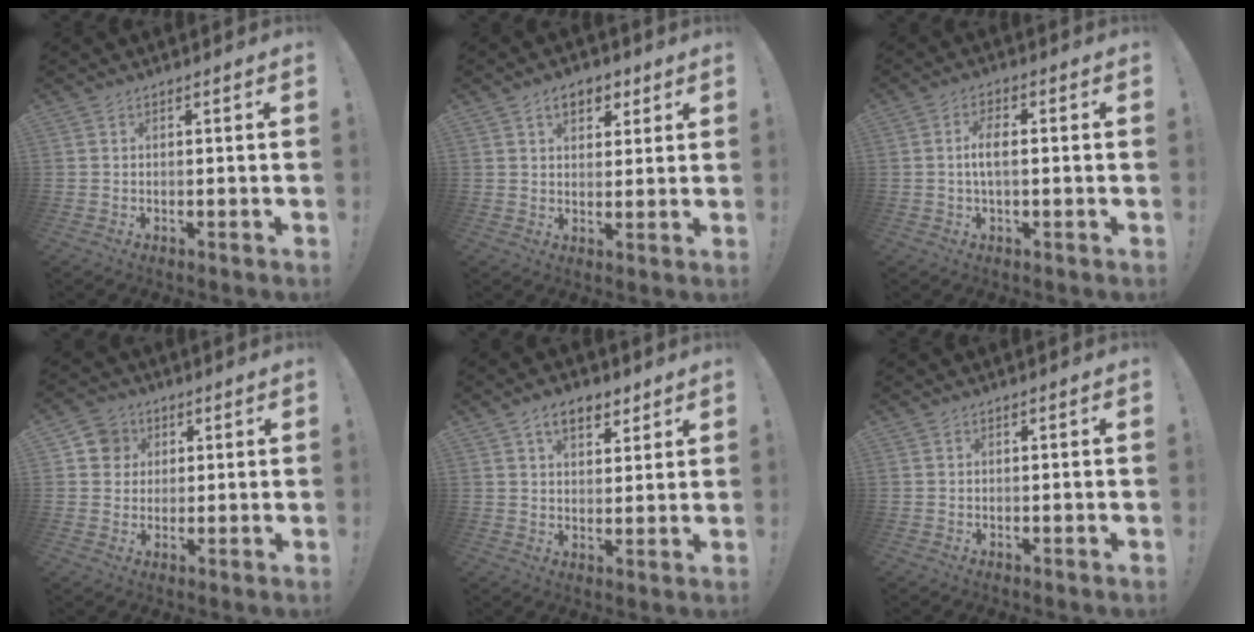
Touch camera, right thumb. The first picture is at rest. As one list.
[{"total": 7.3, "force": [3.6, 4.9, 4.0], "torque": [-0.049, -0.005, 0.064]}, {"total": 5.4, "force": [-0.1, 2.1, 5.0], "torque": [-0.092, 0.003, -0.004]}, {"total": 7.2, "force": [2.1, 6.7, 1.5], "torque": [-0.021, -0.004, 0.044]}, {"total": 8.2, "force": [4.8, 4.9, 4.4], "torque": [-0.058, -0.015, 0.086]}, {"total": 0.0}]